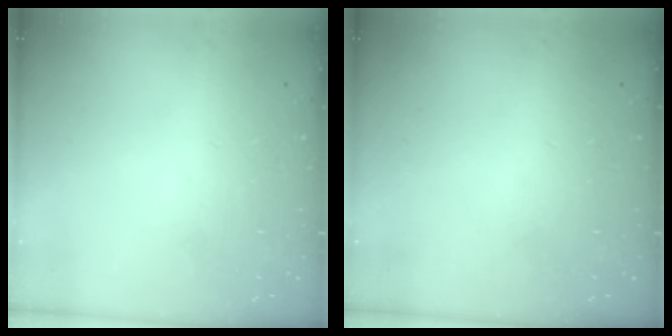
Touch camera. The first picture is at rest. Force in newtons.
{"total": 0.0}